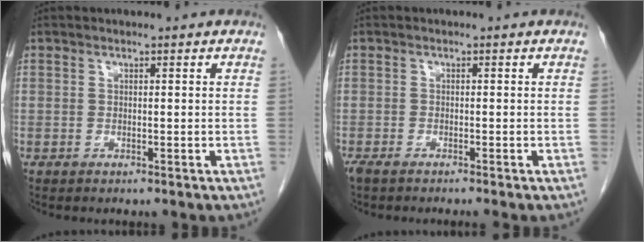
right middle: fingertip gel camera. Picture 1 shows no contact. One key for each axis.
{"total": 2.7, "fx": -2.2, "fy": 0.0, "fz": 1.5, "tx": -0.021, "ty": -0.005, "tz": -0.036}